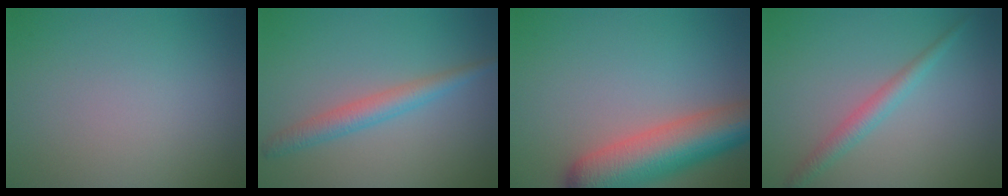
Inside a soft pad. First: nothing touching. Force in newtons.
{"total": 2.8, "press": 2.8, "slide": 0.1}
{"total": 8.4, "press": 8.4, "slide": 0.4}
{"total": 2.2, "press": 2.2, "slide": 0.1}